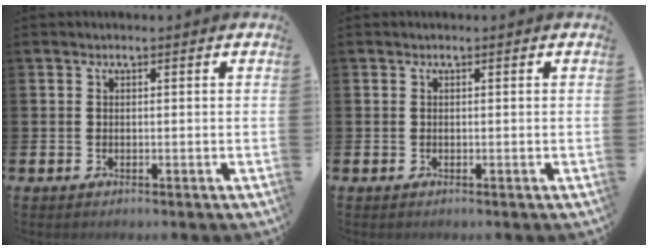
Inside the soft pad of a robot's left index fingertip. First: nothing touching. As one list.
[{"total": 0.0}]